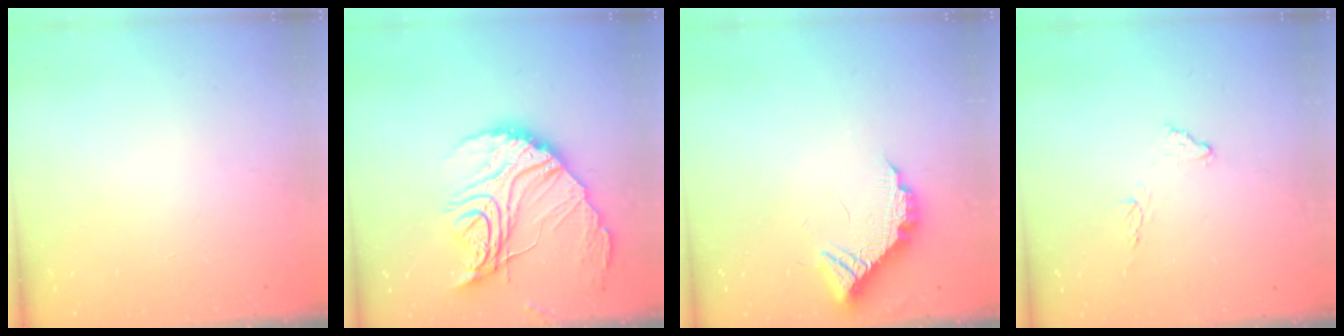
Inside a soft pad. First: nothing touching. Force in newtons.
{"total": 22.9, "press": 22.8, "slide": 2.0}
{"total": 11.3, "press": 11.3, "slide": 0.5}
{"total": 9.6, "press": 9.5, "slide": 0.6}